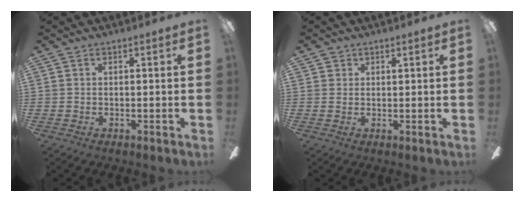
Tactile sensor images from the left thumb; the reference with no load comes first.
{"total": 1.4, "force": [1.0, 1.0, 0.1], "torque": [0.004, -0.002, 0.017]}